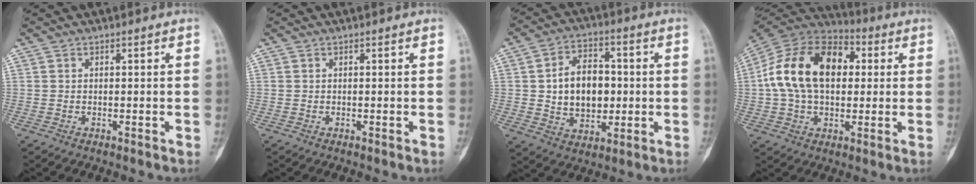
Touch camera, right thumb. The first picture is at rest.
{"total": 0.0}
{"total": 12.6, "force": [0.5, 8.8, 9.0], "torque": [-0.110, 0.011, 0.012]}
{"total": 21.2, "force": [3.3, 13.8, 15.8], "torque": [-0.265, 0.023, 0.048]}